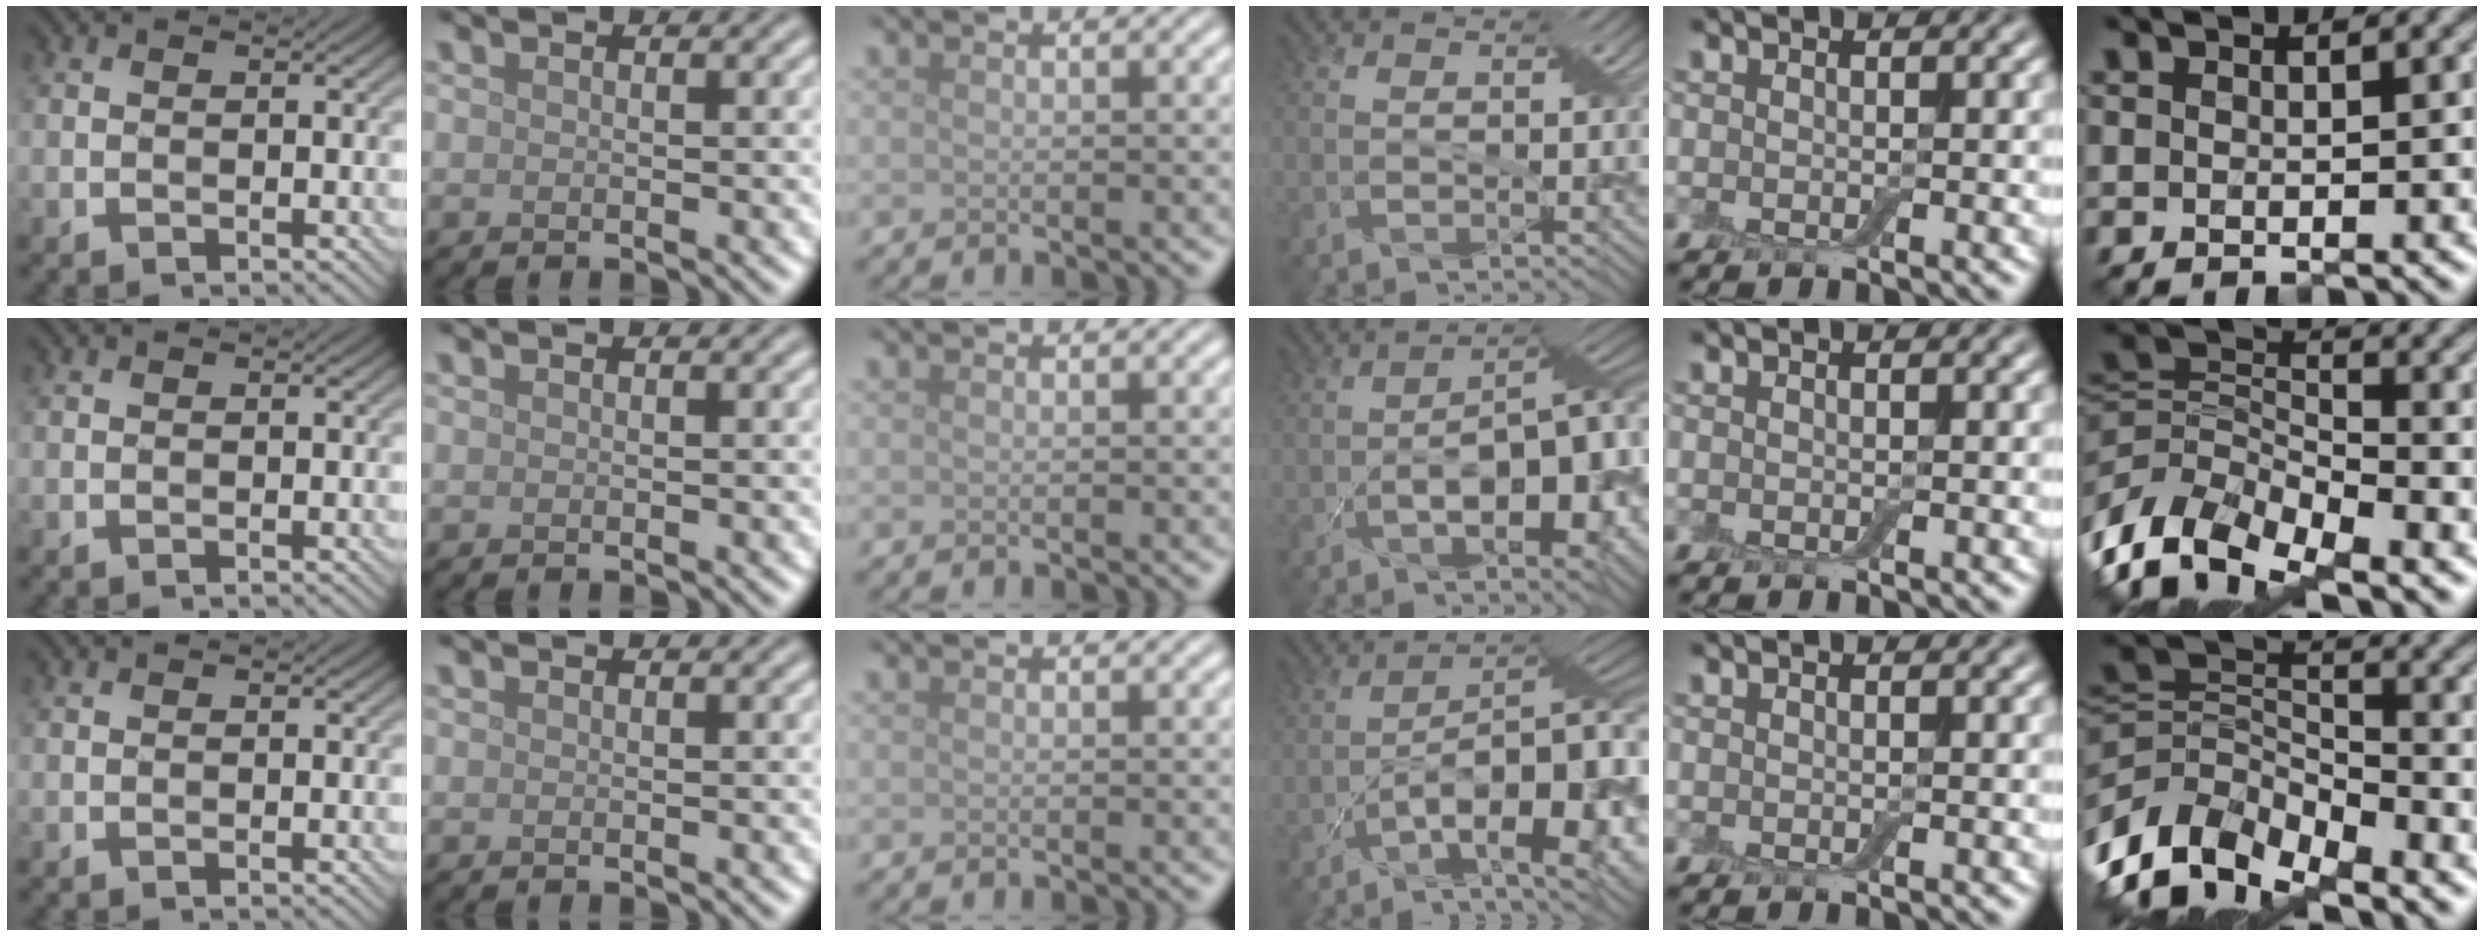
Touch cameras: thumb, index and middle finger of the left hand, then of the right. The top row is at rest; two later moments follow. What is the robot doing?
{"motion": "pour", "object": "bowl"}